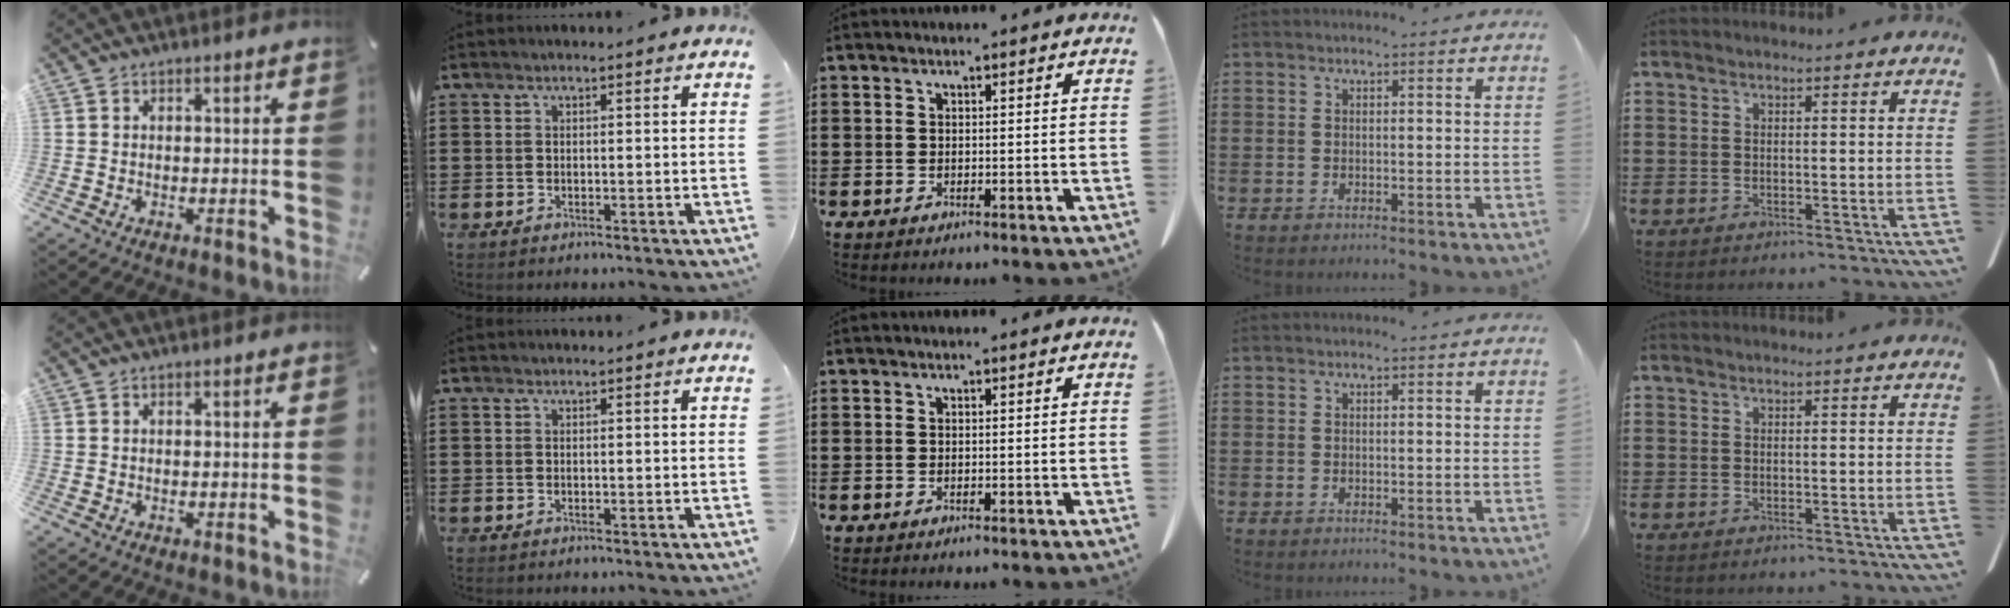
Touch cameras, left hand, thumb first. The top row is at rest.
{}